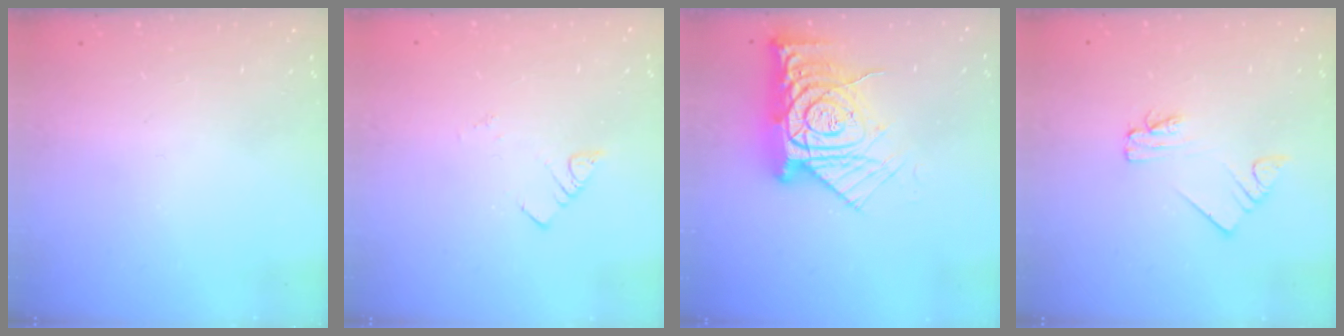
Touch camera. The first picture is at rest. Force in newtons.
{"total": 1.9, "press": 1.9, "slide": 0.1}
{"total": 17.3, "press": 17.2, "slide": 1.7}
{"total": 2.0, "press": 2.0, "slide": 0.1}